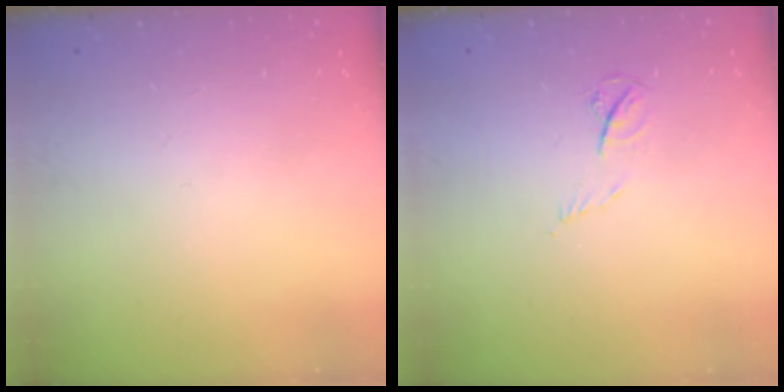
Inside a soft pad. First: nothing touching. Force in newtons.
{"total": 4.8, "press": 4.8, "slide": 0.6}